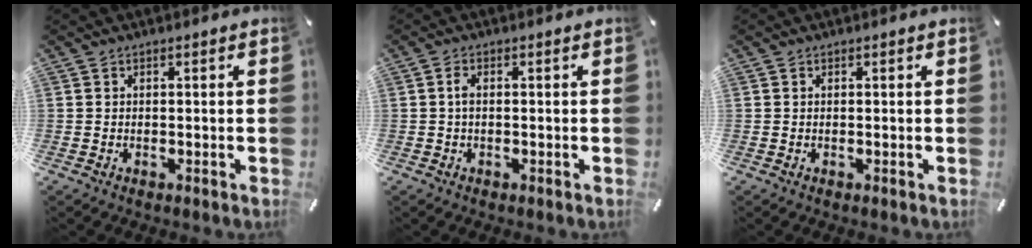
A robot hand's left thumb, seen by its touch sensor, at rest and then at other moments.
{"total": 1.7, "force": [-0.1, 0.6, 1.6], "torque": [-0.031, 0.001, -0.002]}
{"total": 0.0}